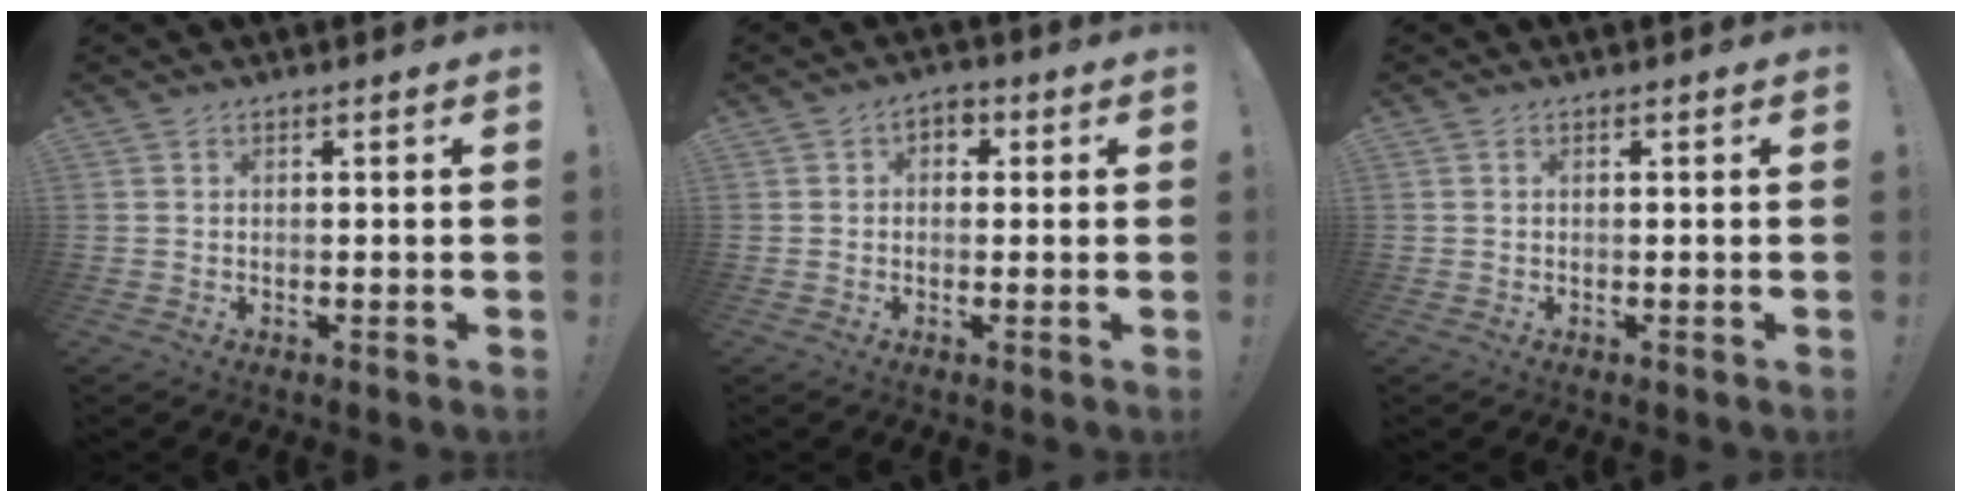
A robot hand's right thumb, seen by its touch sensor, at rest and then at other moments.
{"total": 3.2, "force": [-0.3, 2.6, 1.8], "torque": [-0.018, 0.004, -0.008]}
{"total": 0.0}